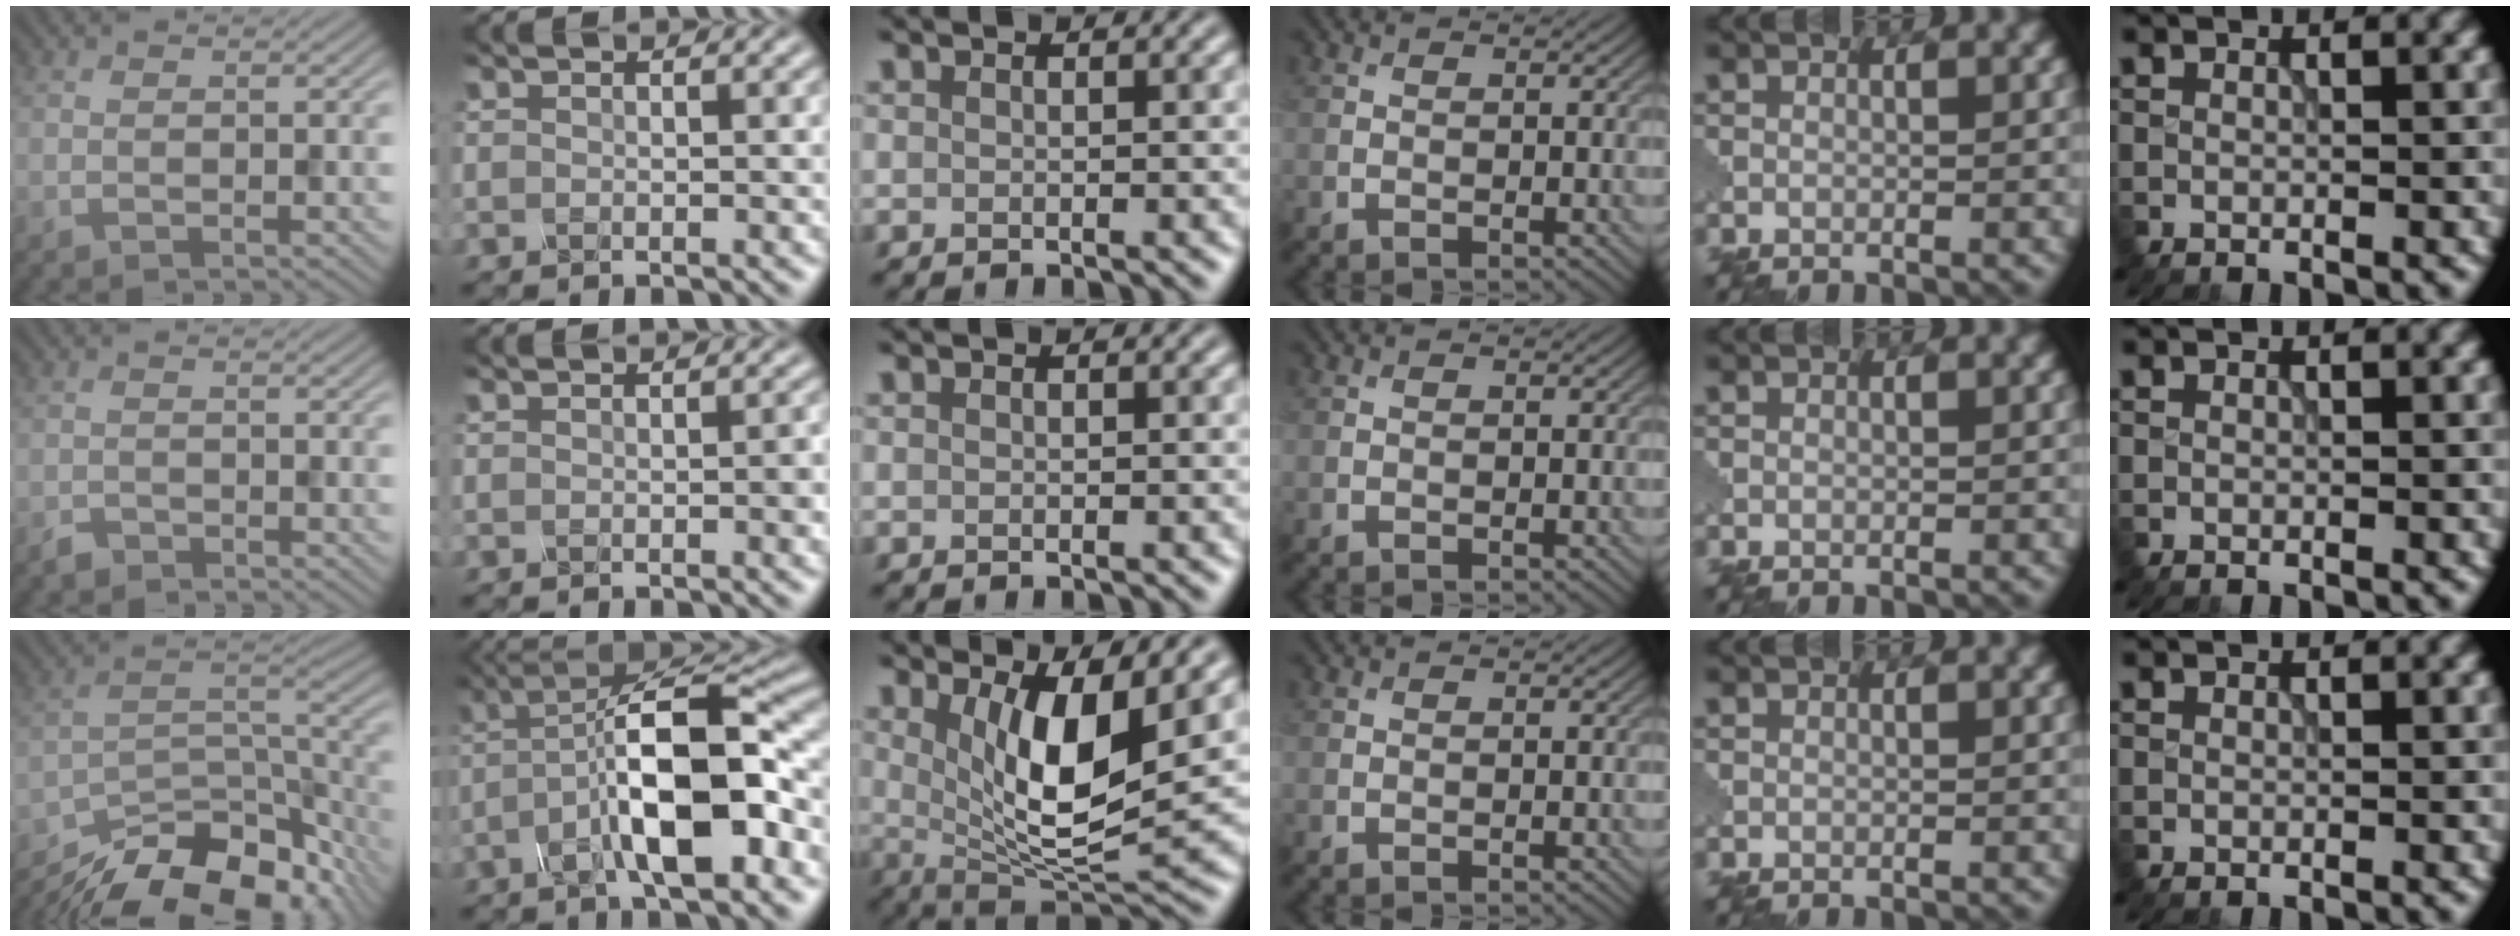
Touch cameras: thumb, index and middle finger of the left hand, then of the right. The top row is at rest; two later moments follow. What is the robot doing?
{"motion": "disassemble", "object": "glue stick"}